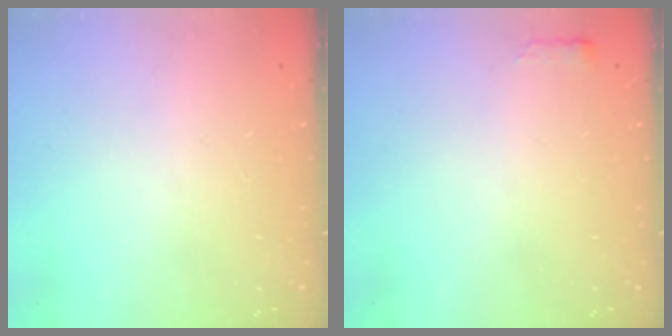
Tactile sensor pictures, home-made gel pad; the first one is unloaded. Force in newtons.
{"total": 2.4, "press": 2.4, "slide": 0.4}